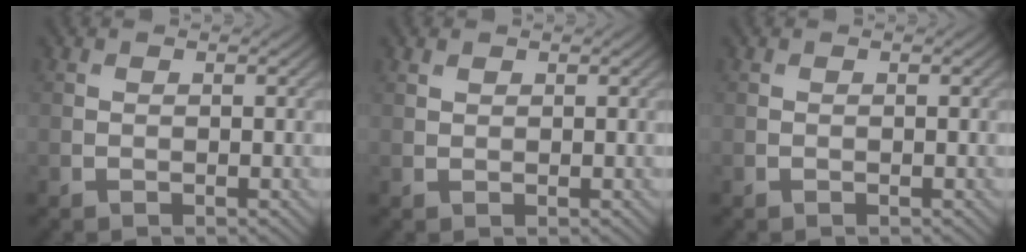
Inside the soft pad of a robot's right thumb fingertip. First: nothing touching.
{"total": 0.8, "force": [0.7, 0.4, 0.3], "torque": [-0.011, 0.000, 0.016]}
{"total": 0.0}